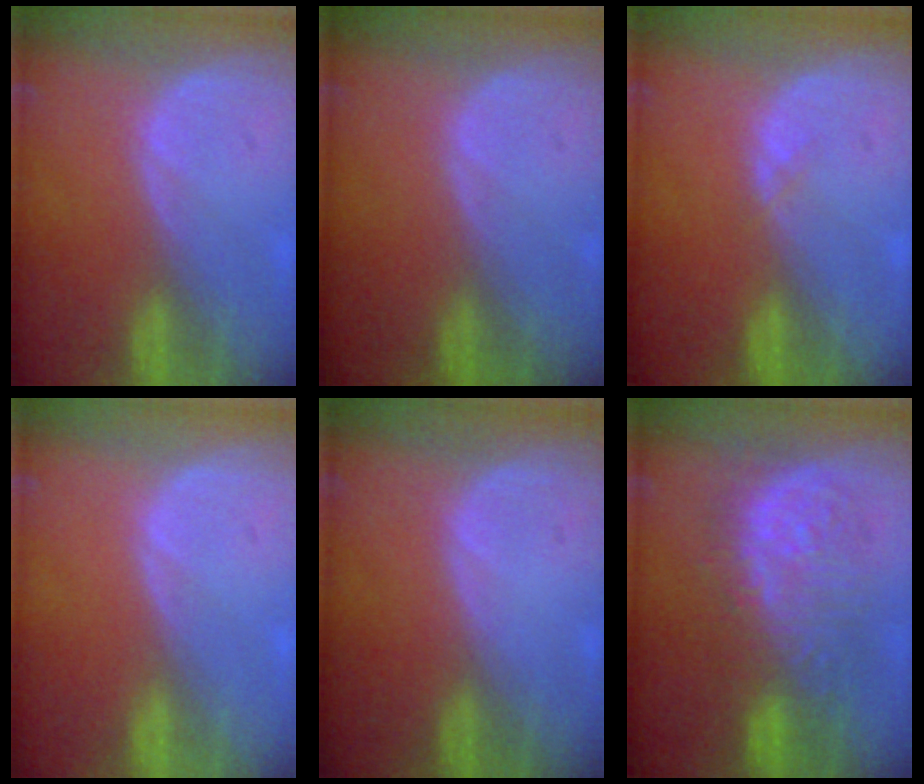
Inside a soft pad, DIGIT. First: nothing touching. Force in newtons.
{"total": 0.0}
{"total": 0.6, "press": 0.5, "slide": 0.2}
{"total": 0.0}
{"total": 0.0}
{"total": 10.1, "press": 10.1, "slide": 0.5}